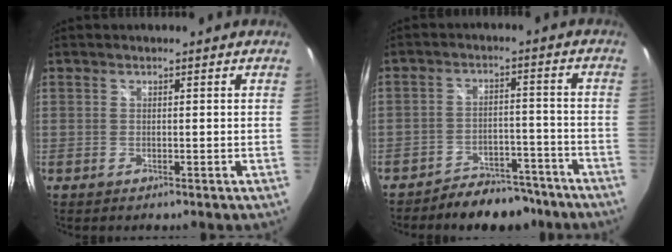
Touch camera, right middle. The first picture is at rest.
{"total": 10.3, "force": [-9.0, 4.1, 2.8], "torque": [-0.057, 0.019, -0.113]}